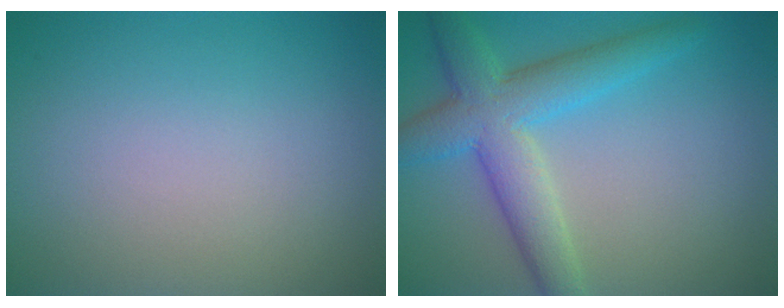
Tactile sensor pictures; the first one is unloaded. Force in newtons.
{"total": 6.1, "press": 6.1, "slide": 0.2}